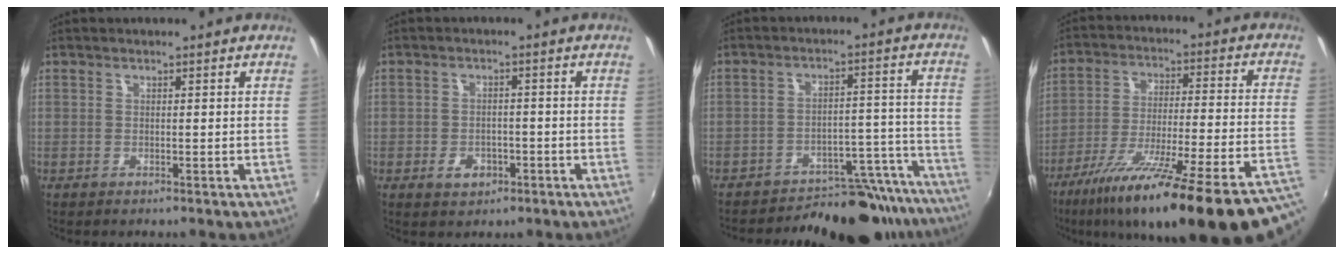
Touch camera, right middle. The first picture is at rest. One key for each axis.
{"total": 4.1, "fx": -2.0, "fy": 2.9, "fz": 2.0, "tx": -0.042, "ty": -0.001, "tz": -0.026}
{"total": 19.9, "fx": -18.3, "fy": 6.0, "fz": 4.9, "tx": -0.045, "ty": 0.047, "tz": -0.225}
{"total": 32.0, "fx": -24.2, "fy": 2.8, "fz": 20.8, "tx": -0.297, "ty": -0.090, "tz": -0.352}